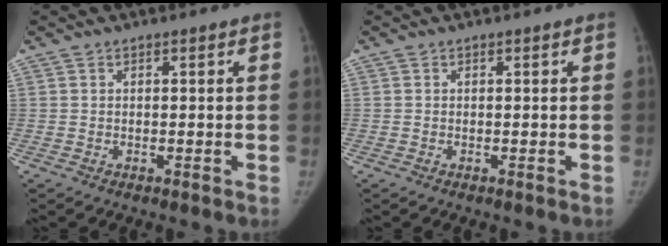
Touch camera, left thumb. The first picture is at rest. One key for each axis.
{"total": 0.0}